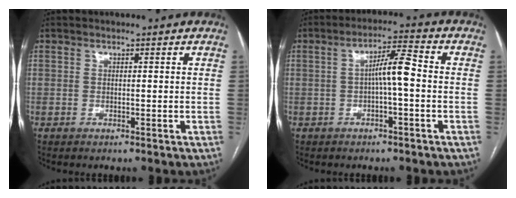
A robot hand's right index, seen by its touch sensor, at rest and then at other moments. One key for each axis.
{"total": 5.5, "fx": -0.2, "fy": 0.6, "fz": 5.4, "tx": -0.089, "ty": 0.017, "tz": -0.004}